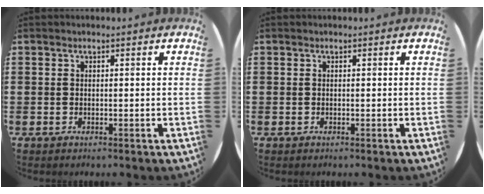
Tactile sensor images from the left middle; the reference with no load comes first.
{"total": 0.0}